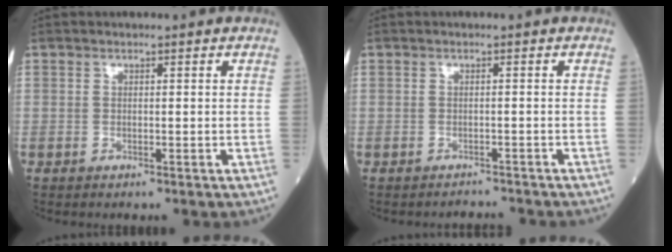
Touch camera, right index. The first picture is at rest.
{"total": 1.7, "force": [-1.7, -0.1, -0.3], "torque": [0.006, -0.006, -0.022]}